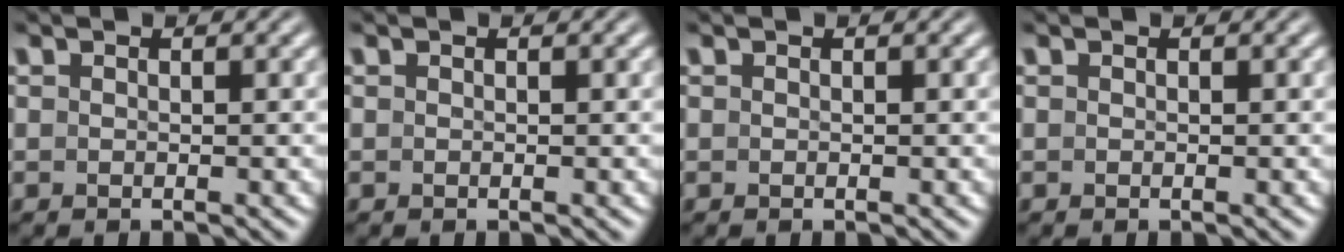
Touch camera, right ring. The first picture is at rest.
{"total": 0.0}
{"total": 0.0}
{"total": 0.0}